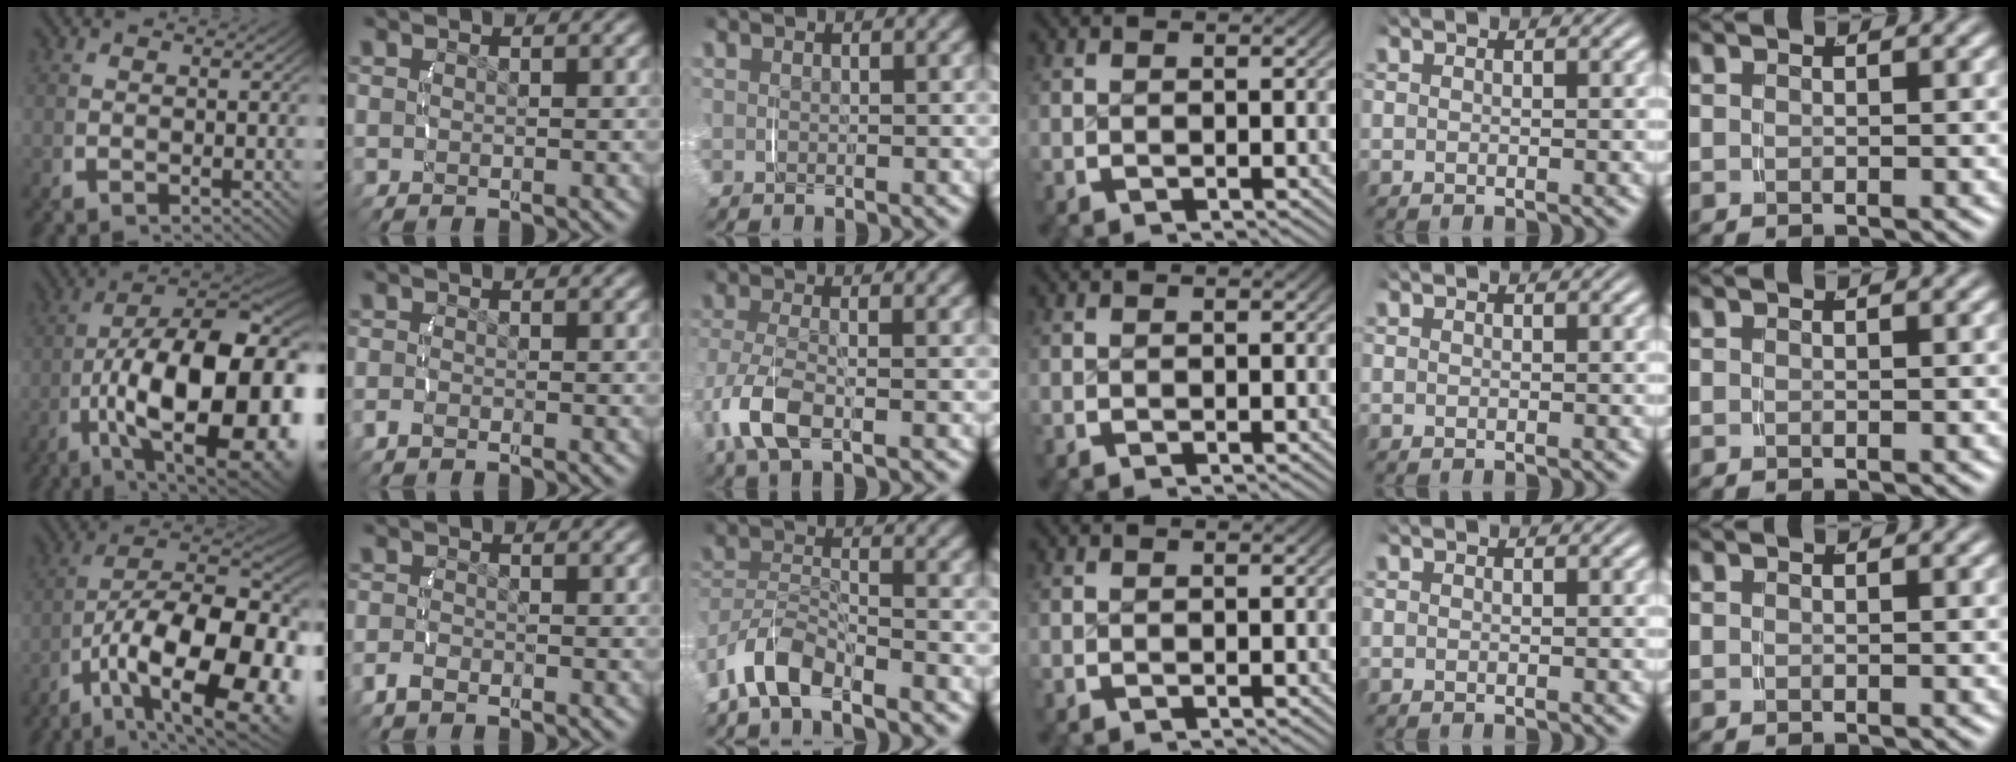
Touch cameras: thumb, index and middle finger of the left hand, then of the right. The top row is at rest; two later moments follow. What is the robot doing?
{"motion": "lift_and_place", "object": "glasses case"}